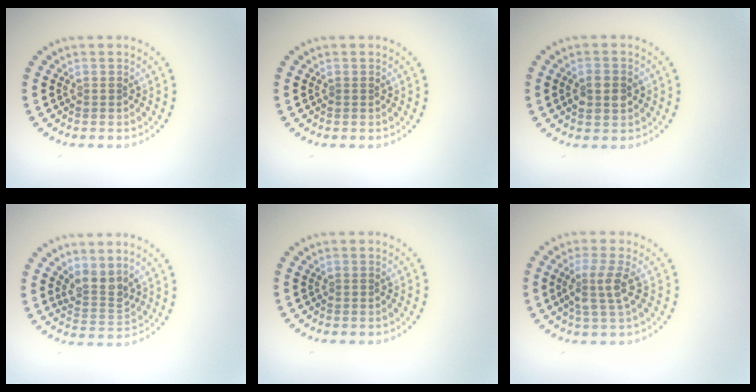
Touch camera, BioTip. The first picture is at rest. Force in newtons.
{"total": 0.0}
{"total": 2.9, "press": 2.9, "slide": 0.1}
{"total": 2.6, "press": 1.9, "slide": 1.9}
{"total": 0.0}
{"total": 2.7, "press": 2.2, "slide": 1.6}